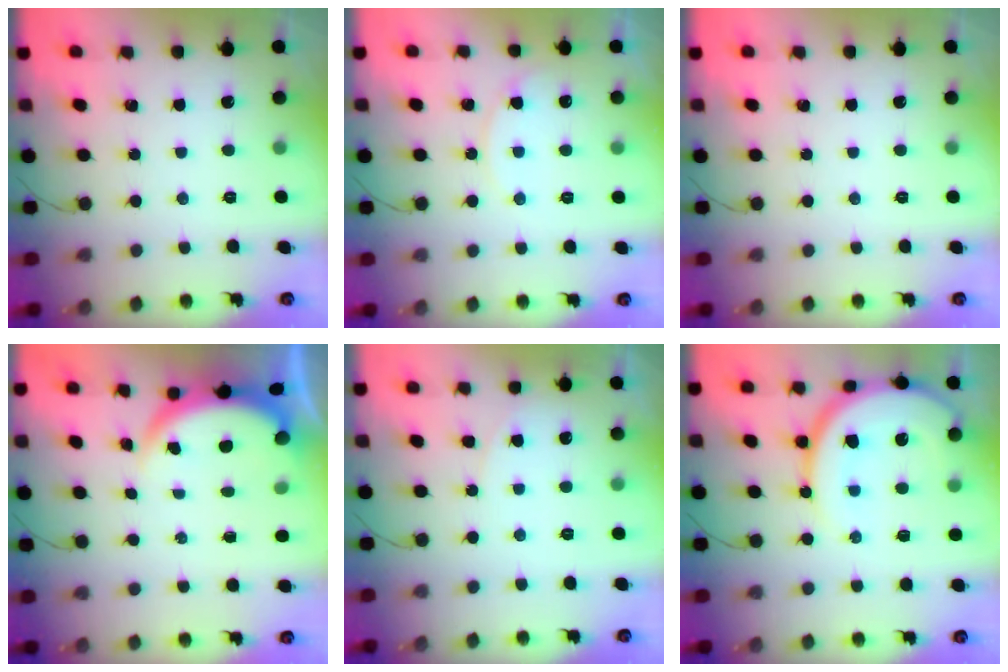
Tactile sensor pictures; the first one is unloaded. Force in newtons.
{"total": 6.7, "press": 6.7, "slide": 0.7}
{"total": 0.0}
{"total": 3.8, "press": 3.8, "slide": 0.1}
{"total": 4.6, "press": 4.3, "slide": 1.6}
{"total": 15.4, "press": 15.3, "slide": 1.7}